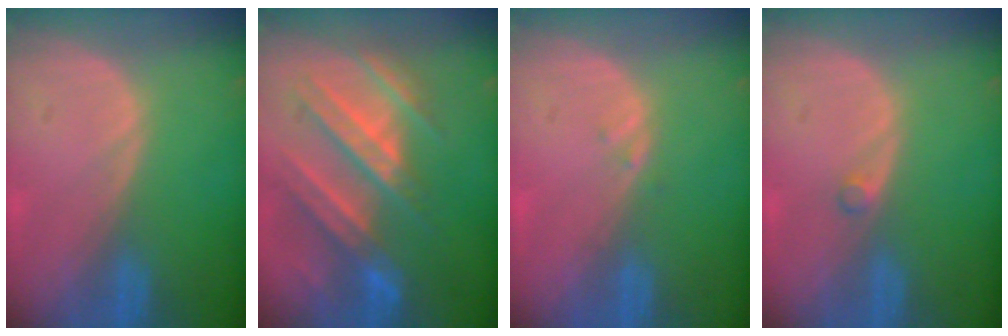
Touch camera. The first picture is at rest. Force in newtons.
{"total": 10.1, "press": 9.5, "slide": 3.4}
{"total": 0.7, "press": 0.6, "slide": 0.3}
{"total": 0.9, "press": 0.9, "slide": 0.2}